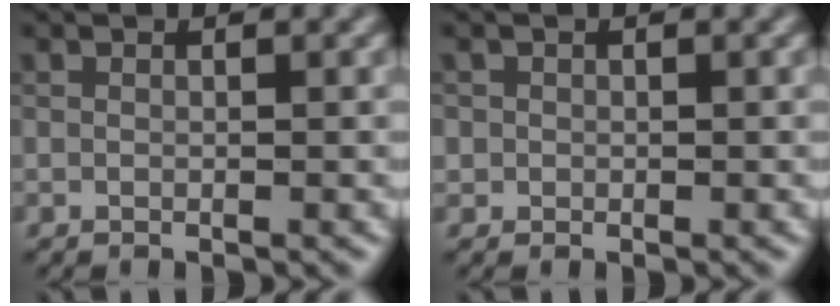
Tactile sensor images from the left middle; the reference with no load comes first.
{"total": 0.6, "force": [0.0, 0.6, 0.0], "torque": [0.008, -0.003, -0.001]}